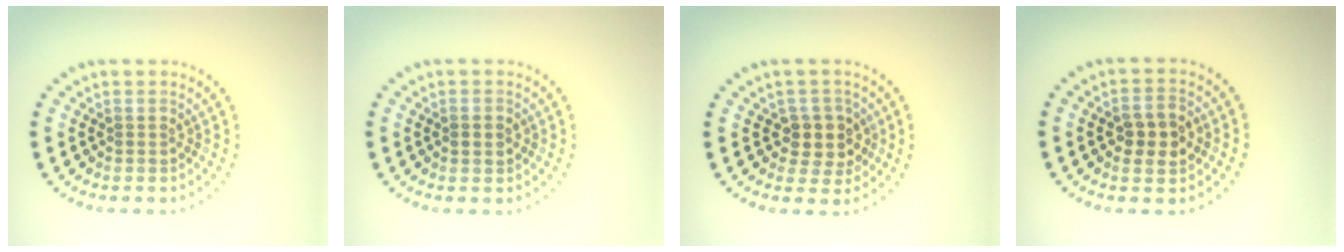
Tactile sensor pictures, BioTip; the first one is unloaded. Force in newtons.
{"total": 1.8, "press": 1.8, "slide": 0.2}
{"total": 2.9, "press": 2.5, "slide": 1.4}
{"total": 3.0, "press": 3.0, "slide": 0.2}